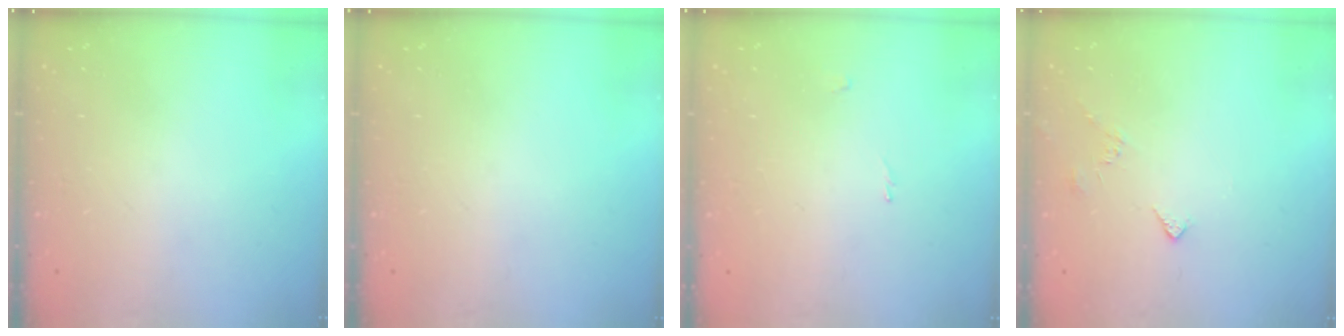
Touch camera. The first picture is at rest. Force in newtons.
{"total": 0.0}
{"total": 0.8, "press": 0.8, "slide": 0.3}
{"total": 3.9, "press": 3.9, "slide": 0.6}